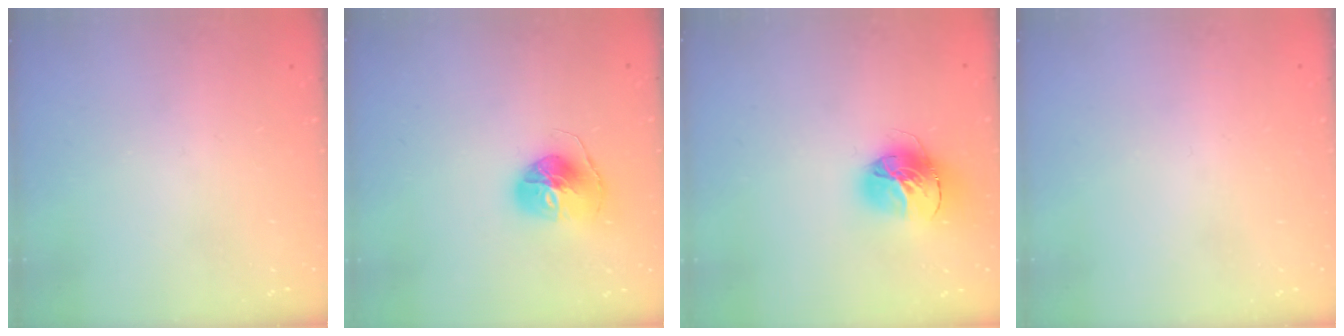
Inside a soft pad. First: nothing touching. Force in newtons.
{"total": 10.1, "press": 10.1, "slide": 0.2}
{"total": 16.1, "press": 16.0, "slide": 1.7}
{"total": 0.7, "press": 0.7, "slide": 0.1}